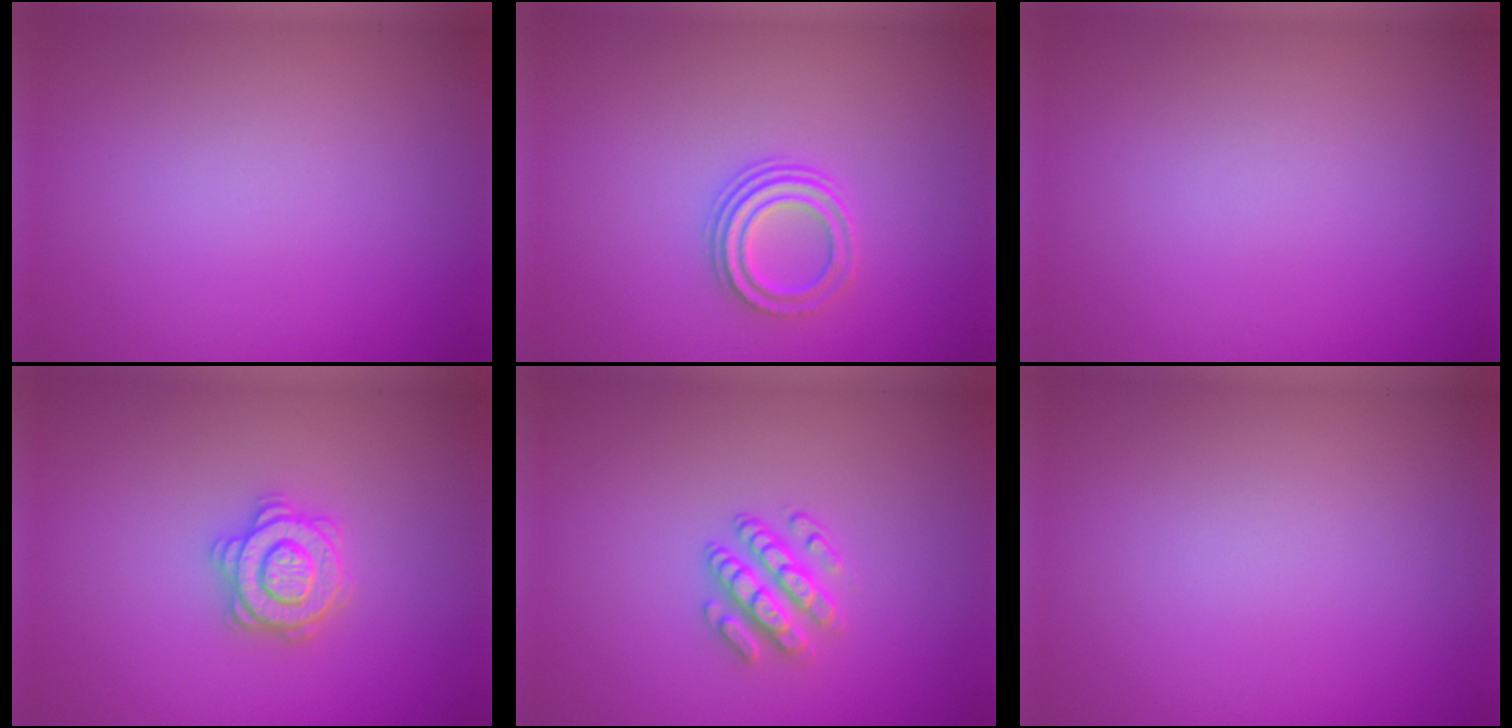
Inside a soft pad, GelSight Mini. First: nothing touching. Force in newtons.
{"total": 2.8, "press": 2.2, "slide": 1.8}
{"total": 0.0}
{"total": 2.8, "press": 2.8, "slide": 0.4}
{"total": 2.9, "press": 2.5, "slide": 1.6}
{"total": 0.0}